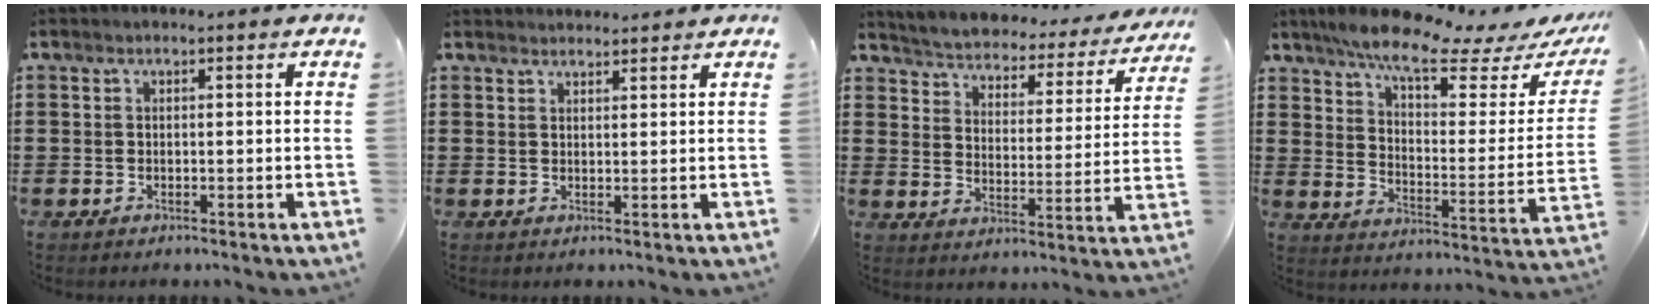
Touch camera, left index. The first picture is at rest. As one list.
[{"total": 2.0, "force": [1.9, 0.1, -0.2], "torque": [-0.002, -0.002, 0.038]}, {"total": 2.7, "force": [2.7, 0.1, 0.1], "torque": [-0.022, -0.033, 0.034]}, {"total": 10.4, "force": [8.2, 1.6, 6.1], "torque": [-0.129, -0.046, 0.137]}]